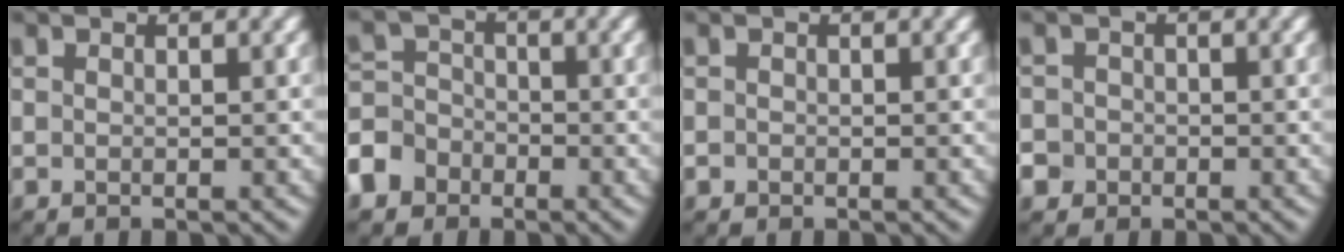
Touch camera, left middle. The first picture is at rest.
{"total": 6.3, "force": [-3.7, 4.9, 1.5], "torque": [-0.025, -0.007, -0.085]}
{"total": 0.6, "force": [-0.3, 0.5, 0.1], "torque": [0.003, -0.004, -0.006]}
{"total": 3.9, "force": [-1.7, 3.4, 0.7], "torque": [0.000, 0.003, -0.051]}